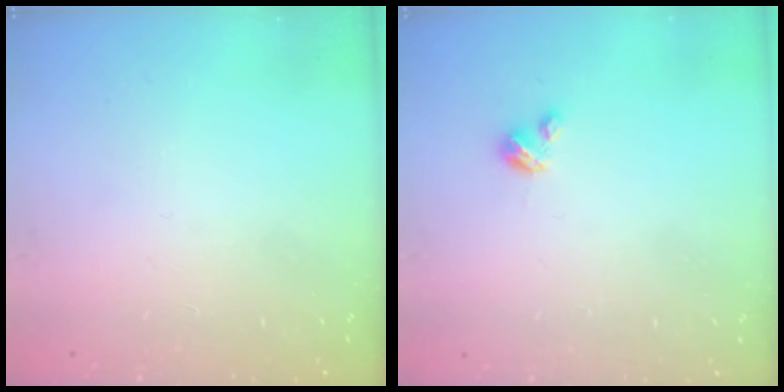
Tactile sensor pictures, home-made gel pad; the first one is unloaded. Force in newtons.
{"total": 2.9, "press": 2.9, "slide": 0.3}